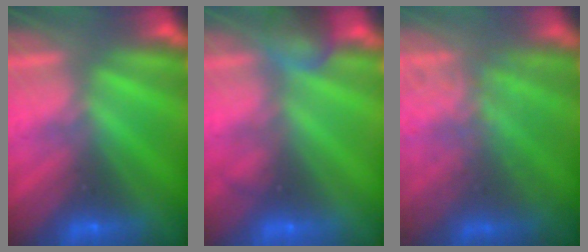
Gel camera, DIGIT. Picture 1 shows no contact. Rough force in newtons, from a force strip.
{"total": 2.5}
{"total": 7.8}